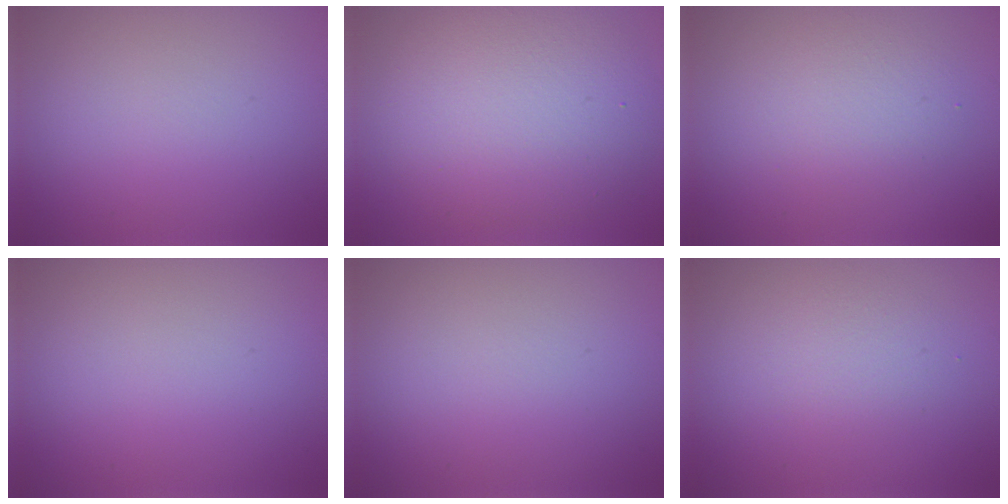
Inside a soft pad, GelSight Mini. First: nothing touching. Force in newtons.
{"total": 8.3, "press": 8.2, "slide": 0.2}
{"total": 2.9, "press": 2.9, "slide": 0.3}
{"total": 0.0}
{"total": 0.0}
{"total": 1.8, "press": 1.8, "slide": 0.0}